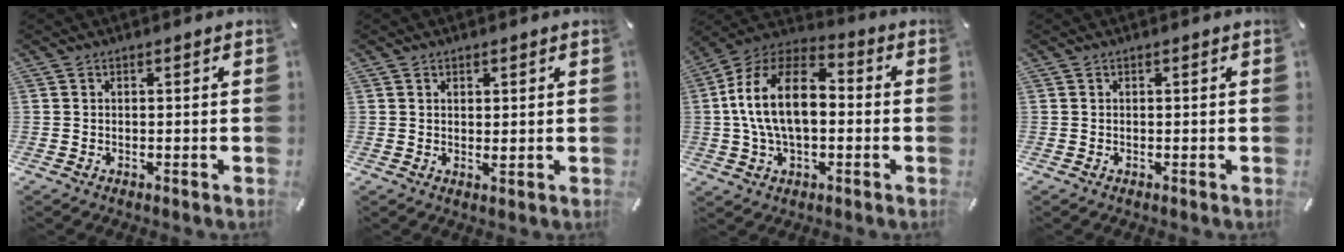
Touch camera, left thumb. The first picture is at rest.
{"total": 0.9, "force": [0.5, 0.6, 0.5], "torque": [-0.002, -0.002, 0.008]}
{"total": 16.4, "force": [-0.2, 10.2, 12.9], "torque": [-0.271, 0.018, -0.005]}
{"total": 0.0}